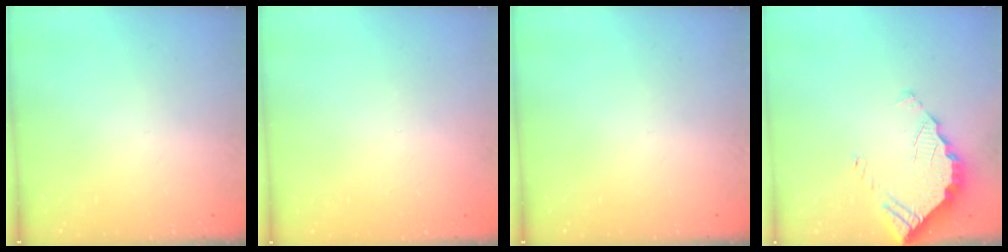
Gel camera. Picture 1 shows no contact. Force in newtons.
{"total": 2.1, "press": 2.1, "slide": 0.1}
{"total": 0.0}
{"total": 3.5, "press": 3.5, "slide": 0.2}